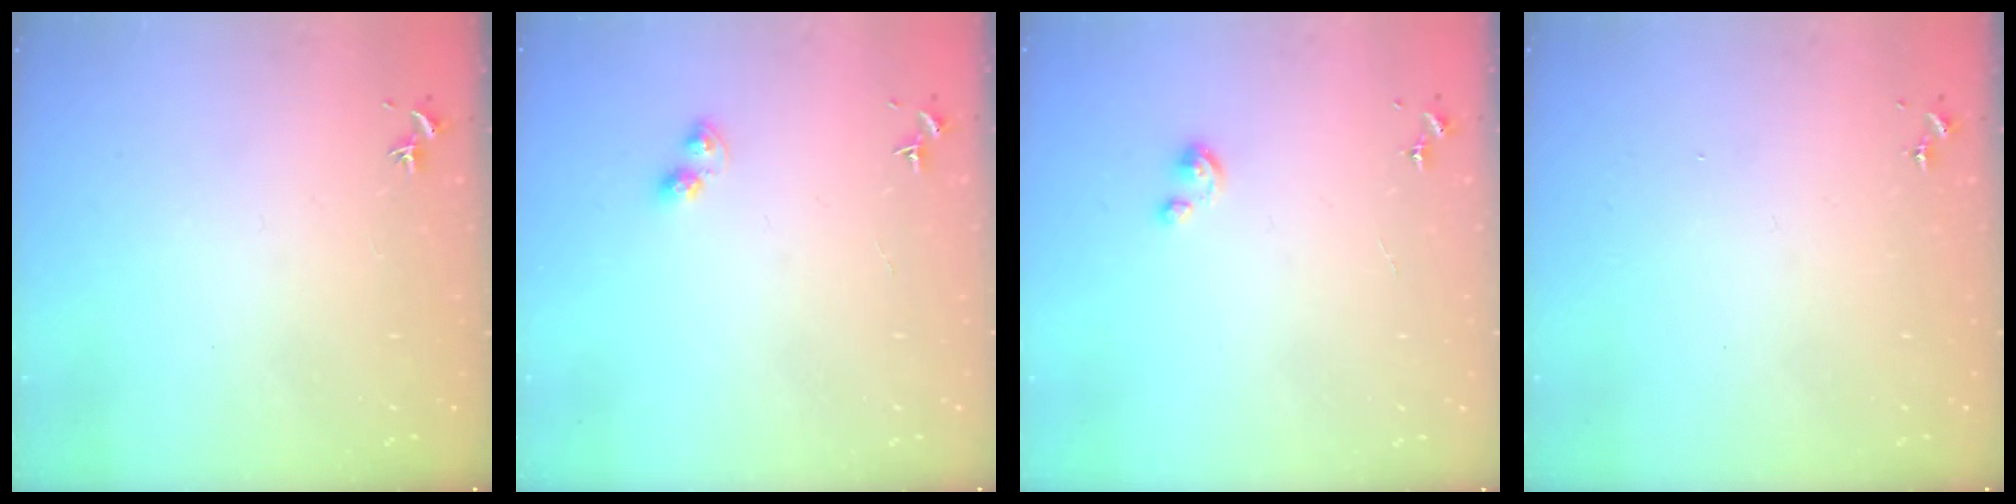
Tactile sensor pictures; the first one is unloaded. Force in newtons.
{"total": 3.5, "press": 3.4, "slide": 0.5}
{"total": 2.3, "press": 2.3, "slide": 0.3}
{"total": 0.0}